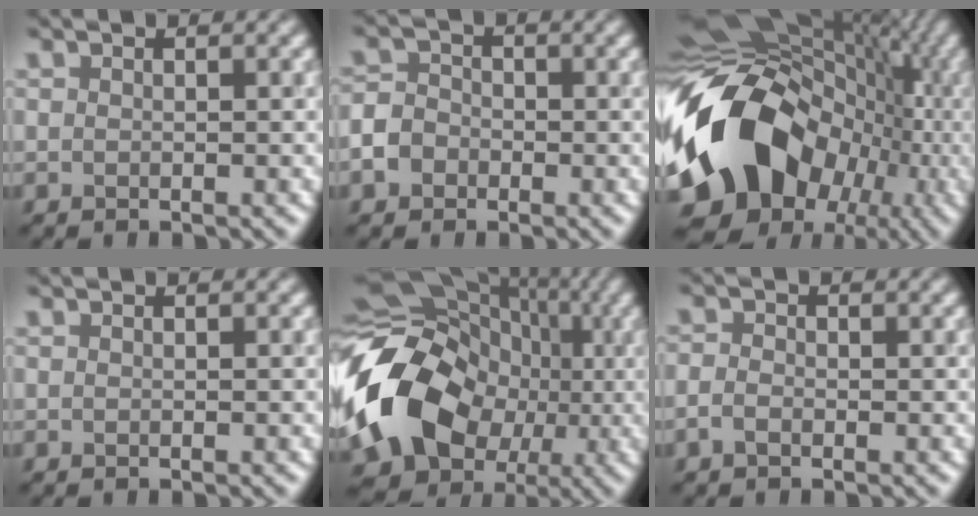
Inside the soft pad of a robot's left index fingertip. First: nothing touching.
{"total": 3.2, "force": [-1.4, 2.6, 1.3], "torque": [-0.015, -0.001, -0.029]}
{"total": 17.4, "force": [-2.7, 13.5, 10.7], "torque": [-0.207, 0.003, -0.051]}
{"total": 0.0}
{"total": 17.2, "force": [-2.2, 13.6, 10.2], "torque": [-0.212, -0.009, -0.042]}
{"total": 1.4, "force": [-0.6, 1.0, 0.9], "torque": [-0.017, 0.002, -0.018]}